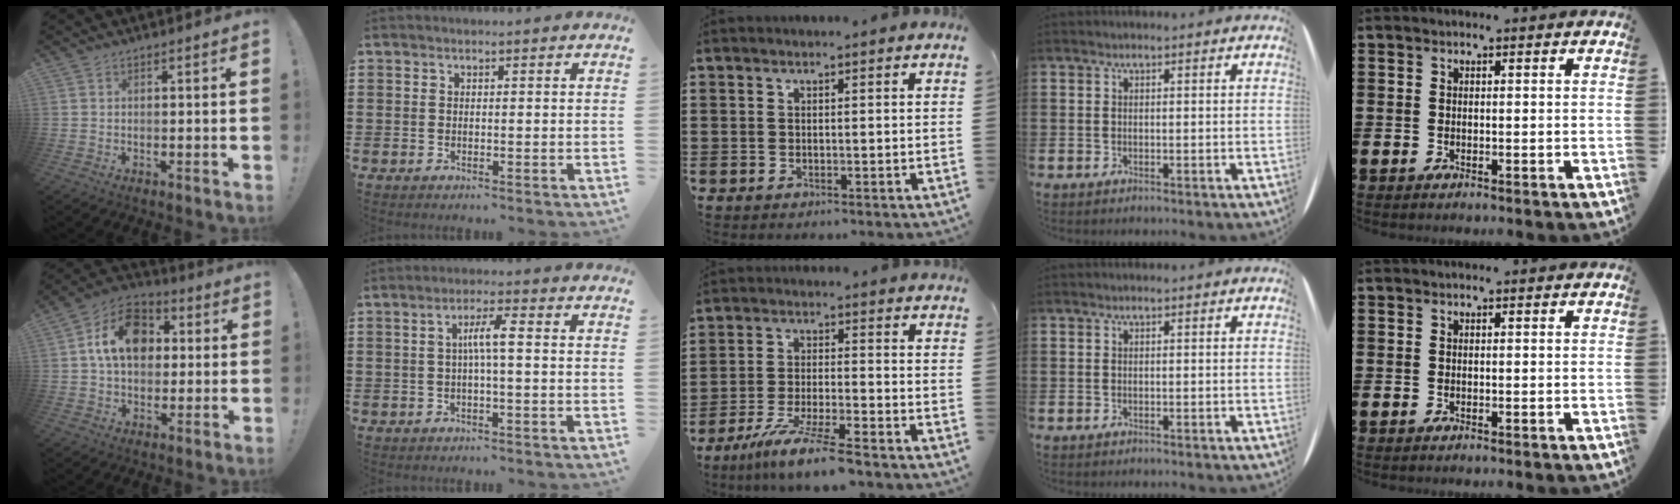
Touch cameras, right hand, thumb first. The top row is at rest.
{"thumb": {"total": 15.1, "force": [3.5, 11.0, 9.7], "torque": [-0.145, 0.006, 0.070]}, "index": {"total": 4.0, "force": [-0.1, 0.3, 4.0], "torque": [-0.075, 0.004, -0.007]}, "middle": {"total": 8.0, "force": [-6.6, -0.7, 4.5], "torque": [-0.093, -0.018, -0.125]}}